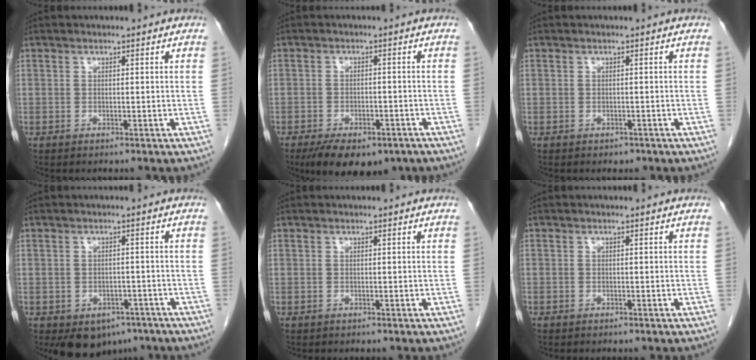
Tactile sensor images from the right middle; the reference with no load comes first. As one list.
[{"total": 10.7, "force": [-7.5, 4.8, 6.0], "torque": [-0.086, -0.005, -0.108]}, {"total": 0.9, "force": [-0.6, 0.6, 0.2], "torque": [-0.005, 0.001, -0.006]}, {"total": 6.9, "force": [-4.5, 4.5, 2.7], "torque": [-0.030, 0.005, -0.055]}, {"total": 0.0}, {"total": 0.5, "force": [-0.4, 0.3, 0.0], "torque": [-0.008, 0.002, -0.008]}]